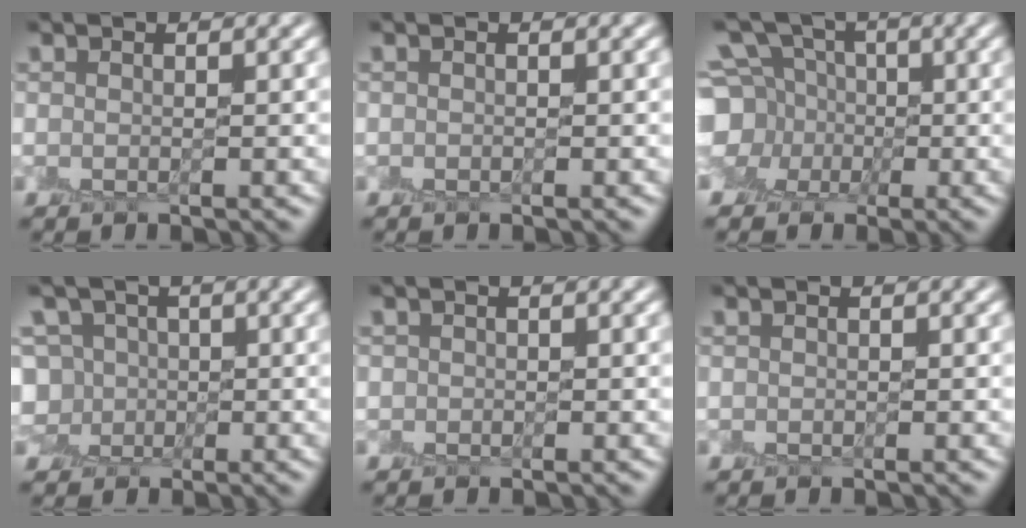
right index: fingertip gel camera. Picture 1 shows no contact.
{"total": 0.0}
{"total": 8.3, "force": [-0.1, 7.1, 4.2], "torque": [-0.077, 0.008, -0.034]}
{"total": 5.6, "force": [-0.5, 5.0, 2.6], "torque": [-0.044, 0.027, -0.041]}
{"total": 0.8, "force": [-0.1, 0.7, 0.1], "torque": [0.005, -0.004, -0.007]}
{"total": 0.0}